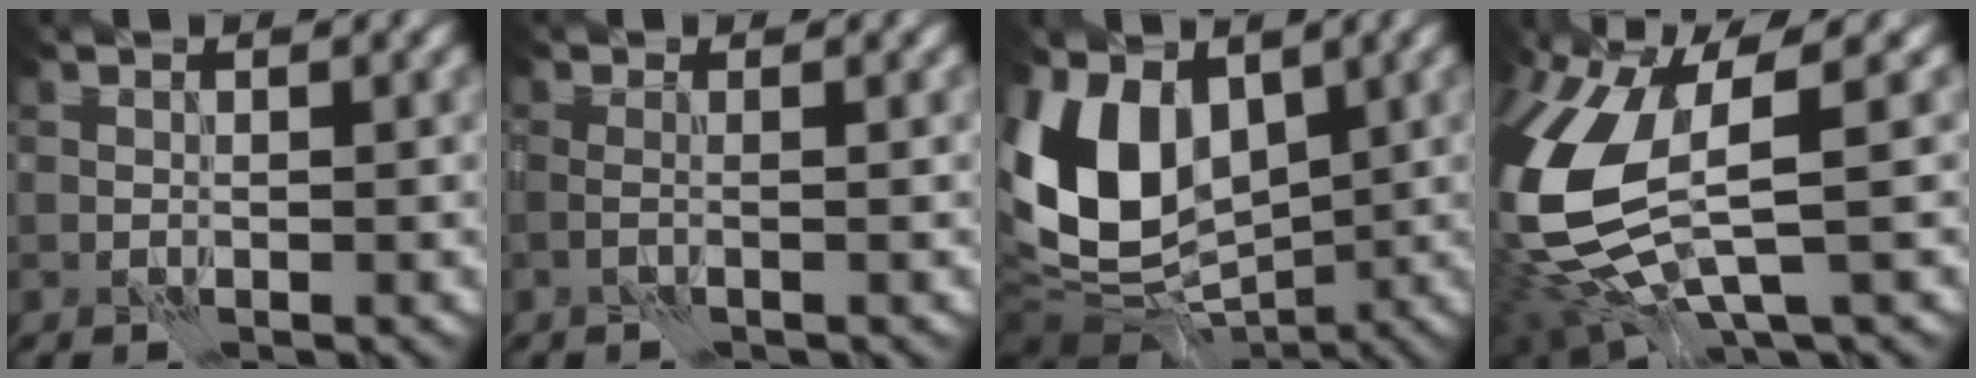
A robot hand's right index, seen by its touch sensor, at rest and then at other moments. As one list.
[{"total": 0.7, "force": [-0.4, -0.2, 0.6], "torque": [-0.011, 0.000, -0.015]}, {"total": 9.7, "force": [-0.4, 6.6, 7.1], "torque": [-0.137, -0.012, -0.023]}, {"total": 11.7, "force": [-0.4, 5.2, 10.4], "torque": [-0.253, -0.026, -0.004]}]